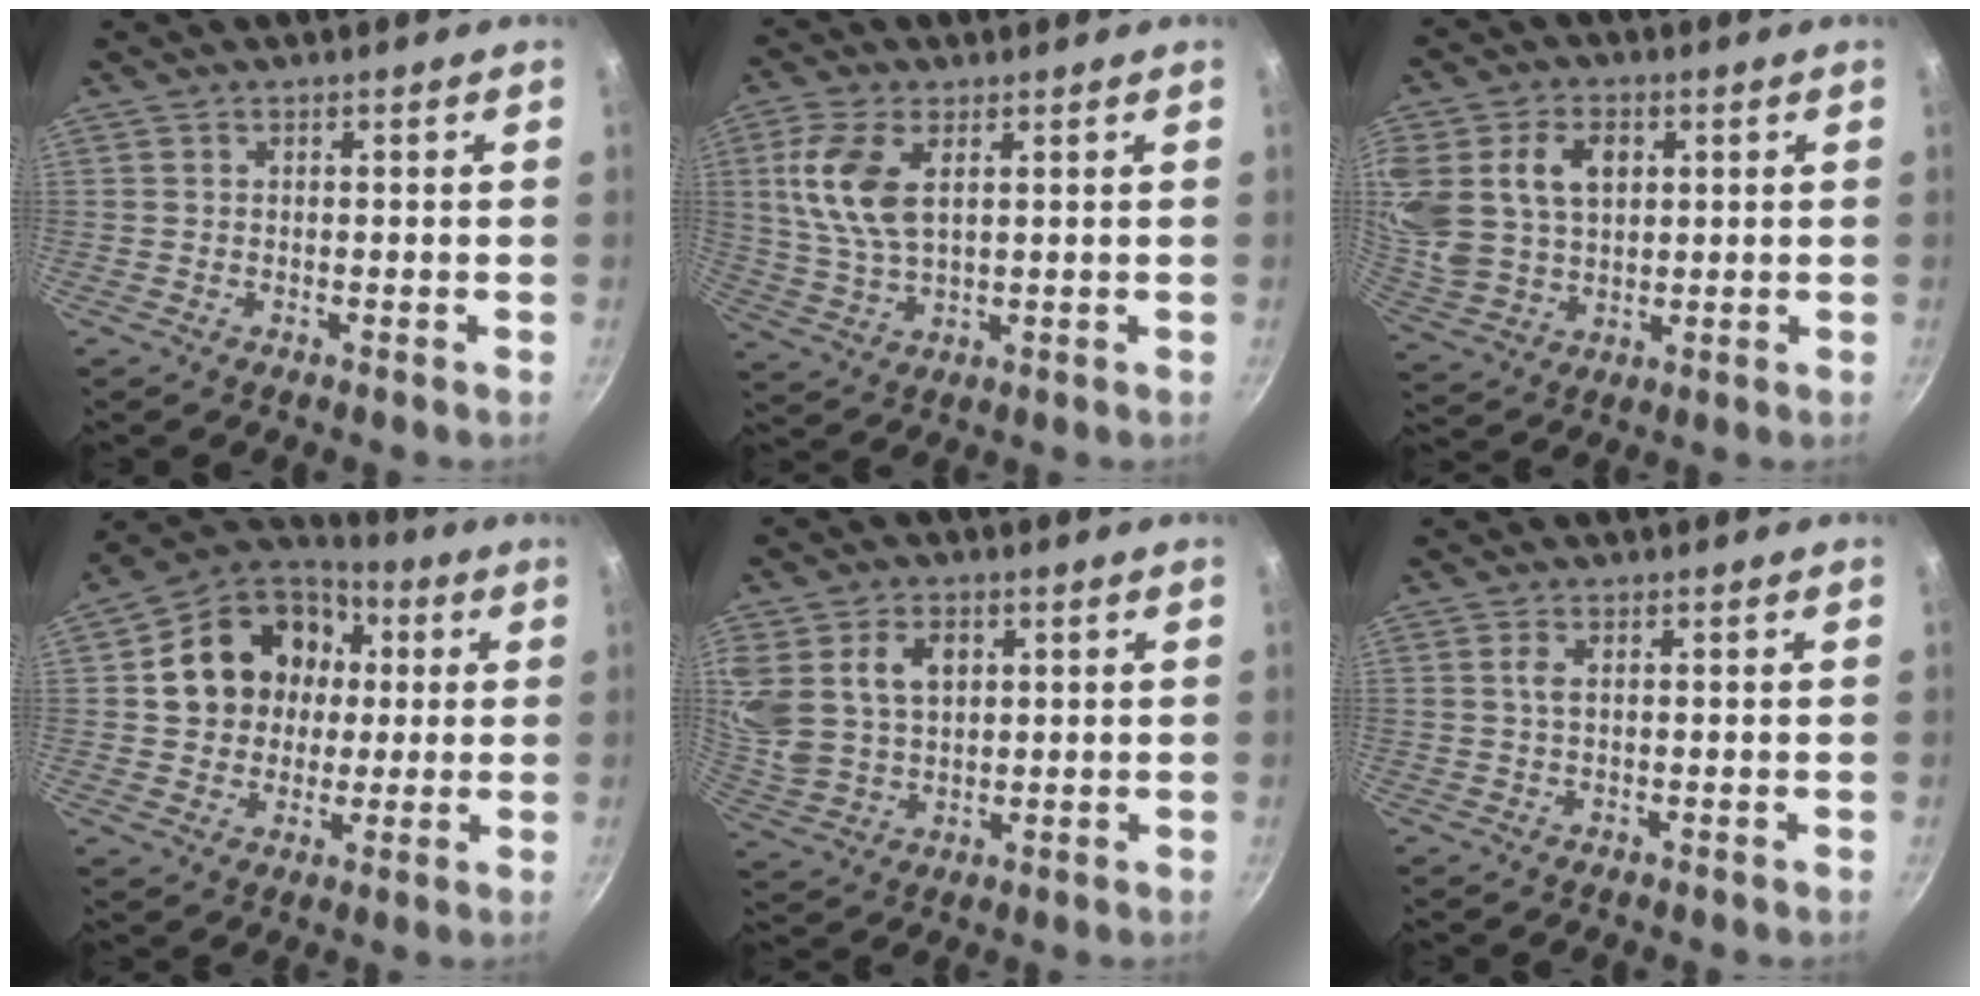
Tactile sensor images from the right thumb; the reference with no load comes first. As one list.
[{"total": 10.8, "force": [2.9, 5.7, 8.6], "torque": [-0.176, -0.004, 0.061]}, {"total": 17.5, "force": [4.9, 12.7, 11.0], "torque": [-0.233, 0.005, 0.102]}, {"total": 18.1, "force": [3.1, 15.0, 9.6], "torque": [-0.141, 0.030, 0.049]}, {"total": 13.6, "force": [4.1, 9.9, 8.3], "torque": [-0.163, -0.010, 0.088]}, {"total": 1.5, "force": [0.3, 0.6, 1.4], "torque": [-0.028, 0.002, 0.007]}]